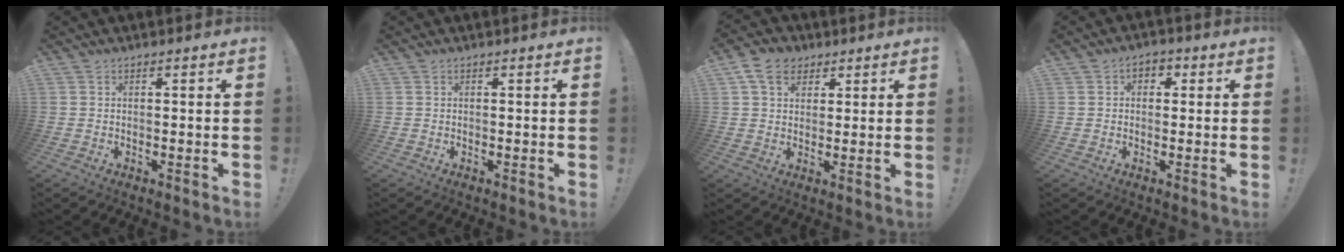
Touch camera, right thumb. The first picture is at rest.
{"total": 0.0}
{"total": 8.8, "force": [4.2, 6.5, 4.1], "torque": [-0.064, -0.006, 0.083]}
{"total": 3.2, "force": [0.3, 2.7, 1.7], "torque": [-0.023, 0.006, 0.004]}